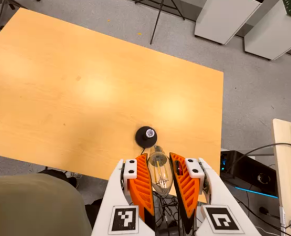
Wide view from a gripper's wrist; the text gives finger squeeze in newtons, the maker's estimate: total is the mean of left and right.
{"total": 20.4, "left": 23.1, "right": 17.7}